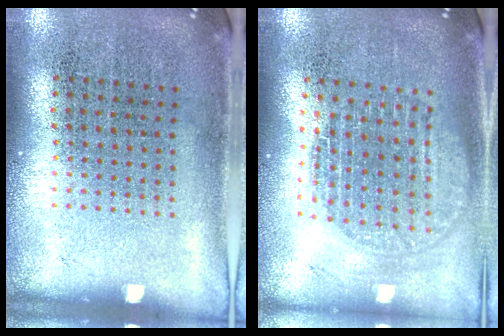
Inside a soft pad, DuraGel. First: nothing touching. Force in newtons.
{"total": 1.8, "press": 1.6, "slide": 0.9}